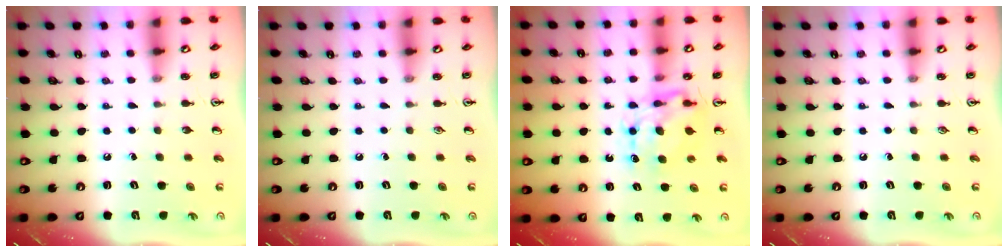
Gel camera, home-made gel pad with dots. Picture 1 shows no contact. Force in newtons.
{"total": 0.0}
{"total": 8.3, "press": 8.3, "slide": 0.7}
{"total": 0.0}